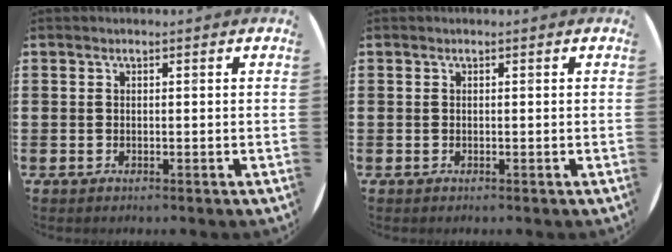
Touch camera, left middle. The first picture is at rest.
{"total": 0.0}